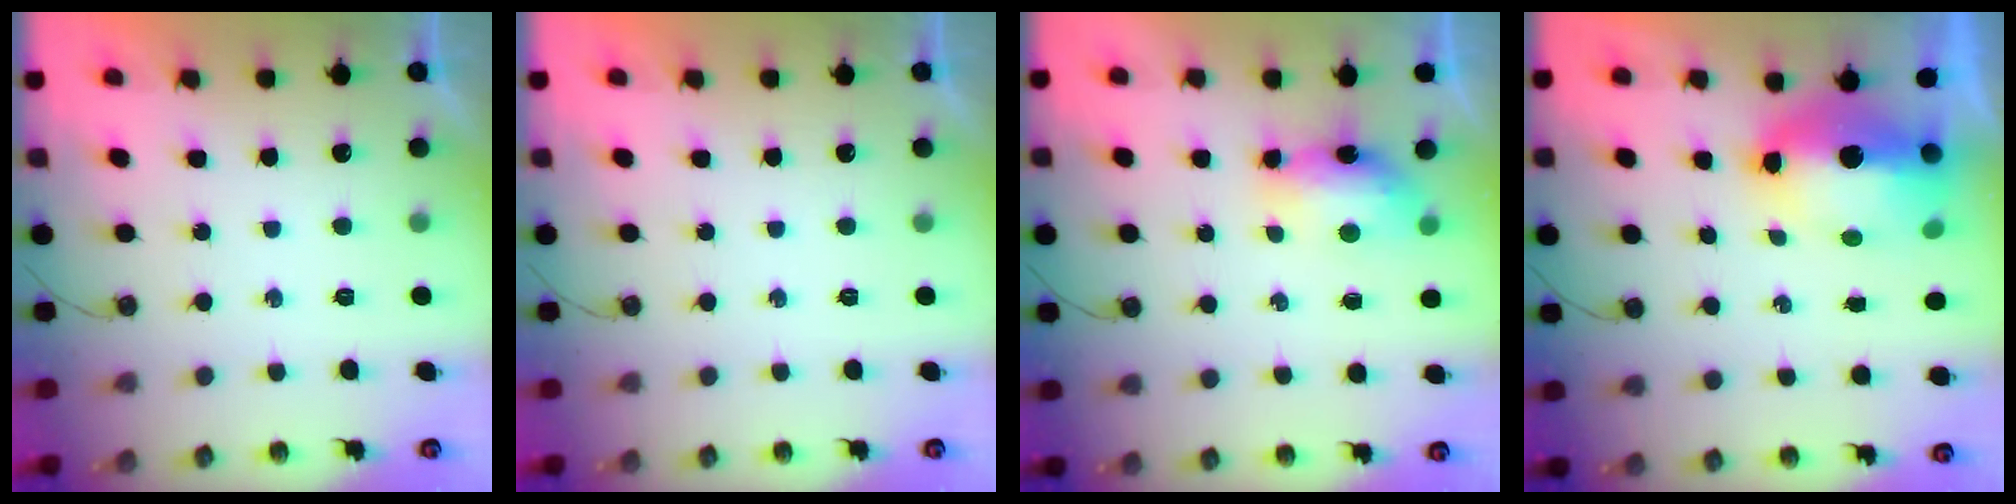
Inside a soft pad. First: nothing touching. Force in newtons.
{"total": 0.0}
{"total": 7.6, "press": 7.3, "slide": 1.8}
{"total": 12.3, "press": 12.1, "slide": 1.9}